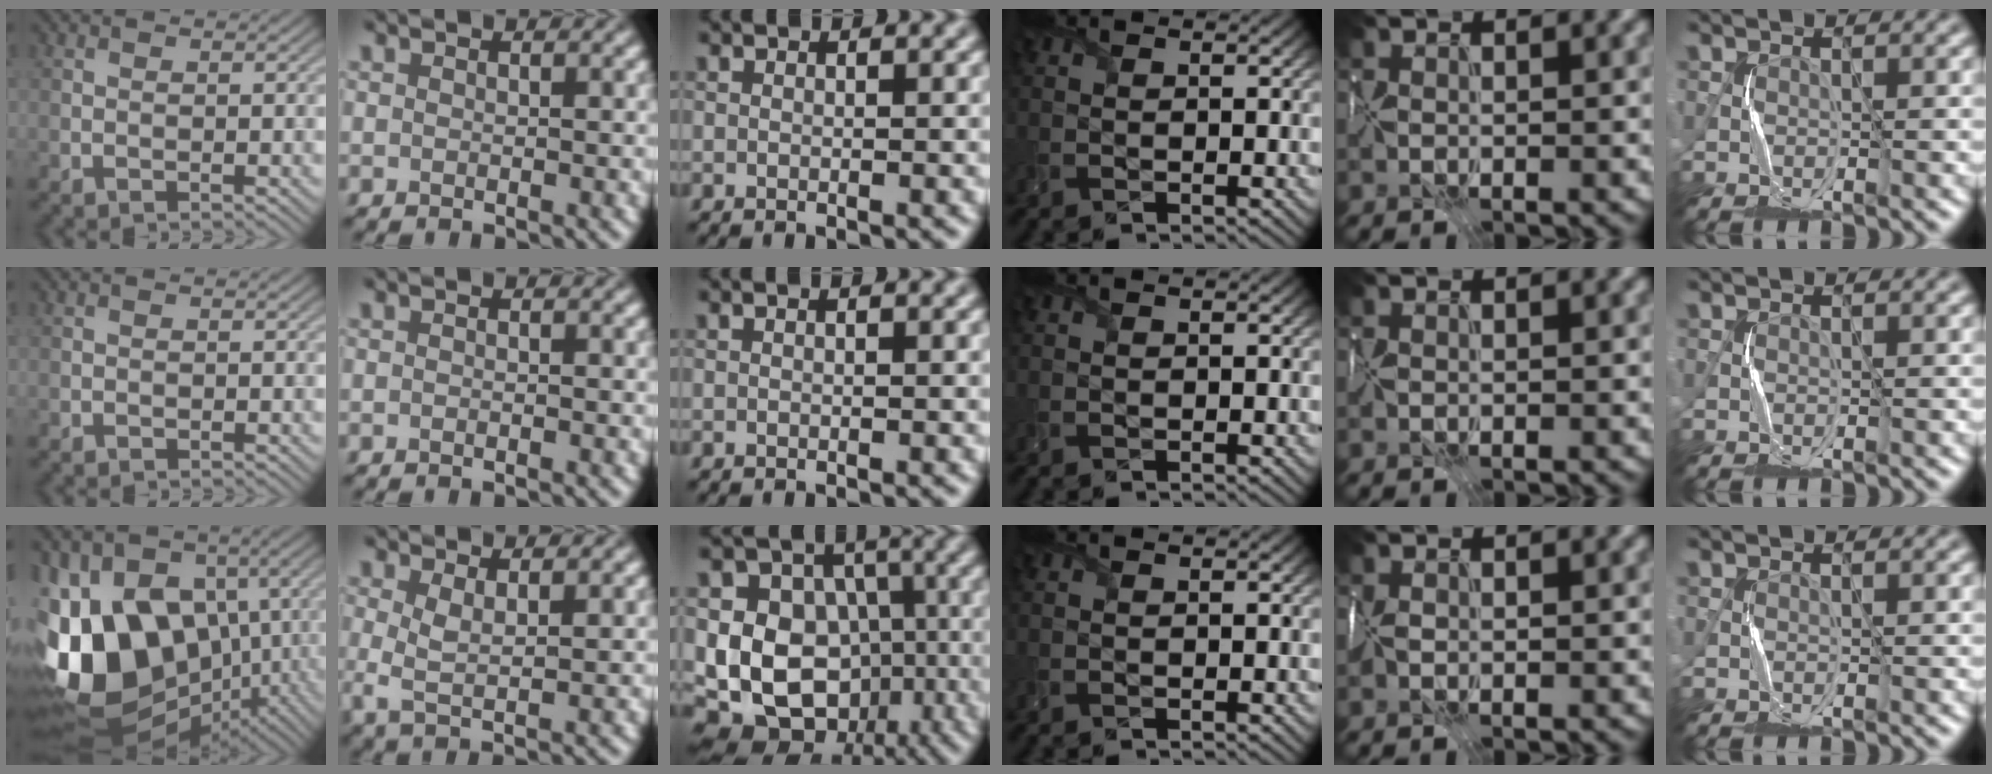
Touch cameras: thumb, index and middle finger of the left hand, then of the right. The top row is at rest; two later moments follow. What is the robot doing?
{"motion": "wrap", "object": "receipt paper"}